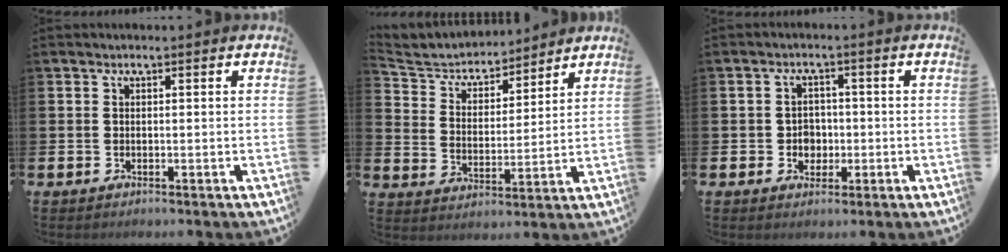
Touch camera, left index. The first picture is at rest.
{"total": 5.1, "force": [4.8, 1.6, 0.2], "torque": [-0.036, -0.038, 0.078]}
{"total": 2.9, "force": [-0.5, 2.6, 1.1], "torque": [-0.010, 0.000, -0.018]}